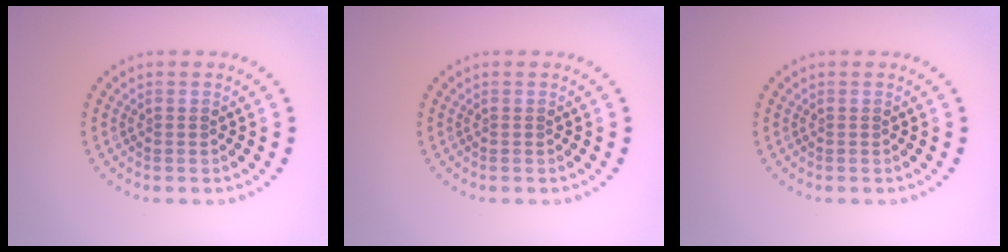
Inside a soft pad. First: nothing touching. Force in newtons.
{"total": 0.0}
{"total": 0.0}